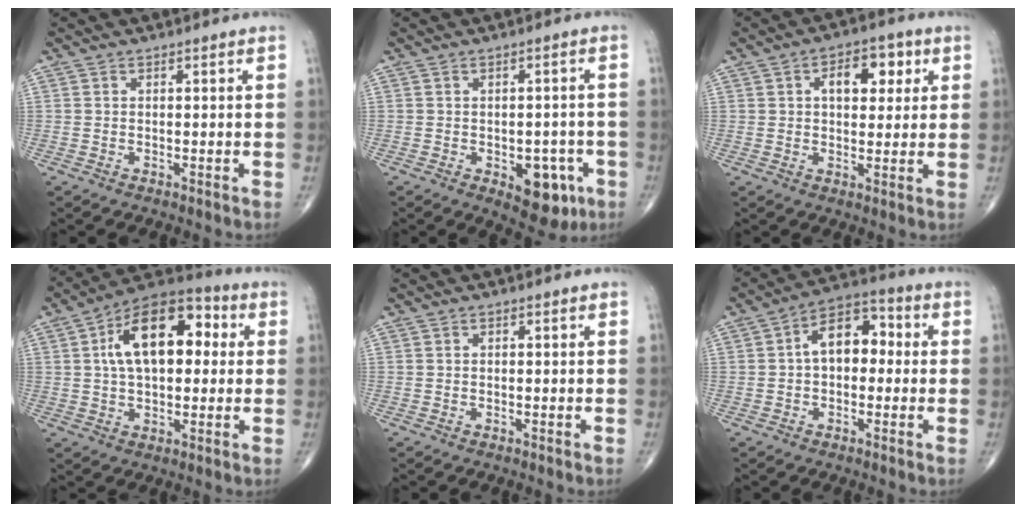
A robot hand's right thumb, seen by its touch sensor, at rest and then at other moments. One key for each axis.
{"total": 8.8, "fx": -3.5, "fy": 4.9, "fz": 6.4, "tx": -0.045, "ty": 0.011, "tz": -0.035}
{"total": 8.6, "fx": 2.6, "fy": 5.3, "fz": 6.3, "tx": -0.055, "ty": 0.004, "tz": 0.035}
{"total": 17.3, "fx": 3.3, "fy": 9.6, "fz": 13.9, "tx": -0.202, "ty": 0.028, "tz": 0.044}
{"total": 0.0}
{"total": 10.0, "fx": 0.6, "fy": 6.4, "fz": 7.7, "tx": -0.097, "ty": 0.032, "tz": -0.004}